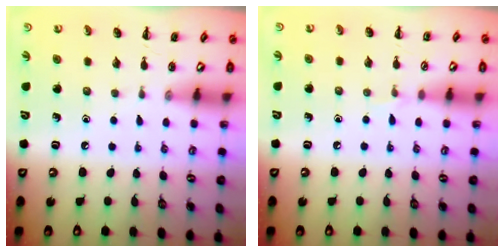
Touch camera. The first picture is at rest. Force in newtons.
{"total": 3.4, "press": 3.2, "slide": 1.3}